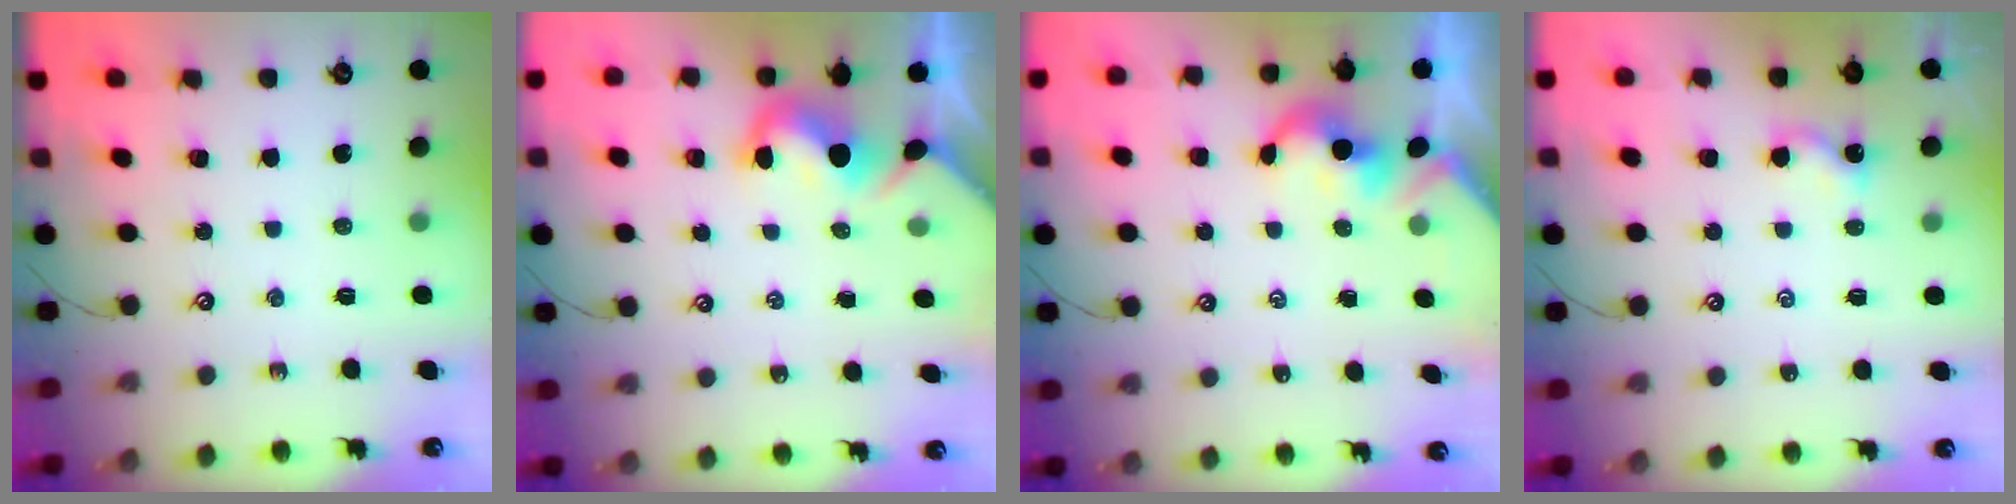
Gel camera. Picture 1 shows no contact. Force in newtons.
{"total": 2.9, "press": 2.9, "slide": 0.4}
{"total": 2.0, "press": 2.0, "slide": 0.4}
{"total": 0.0}